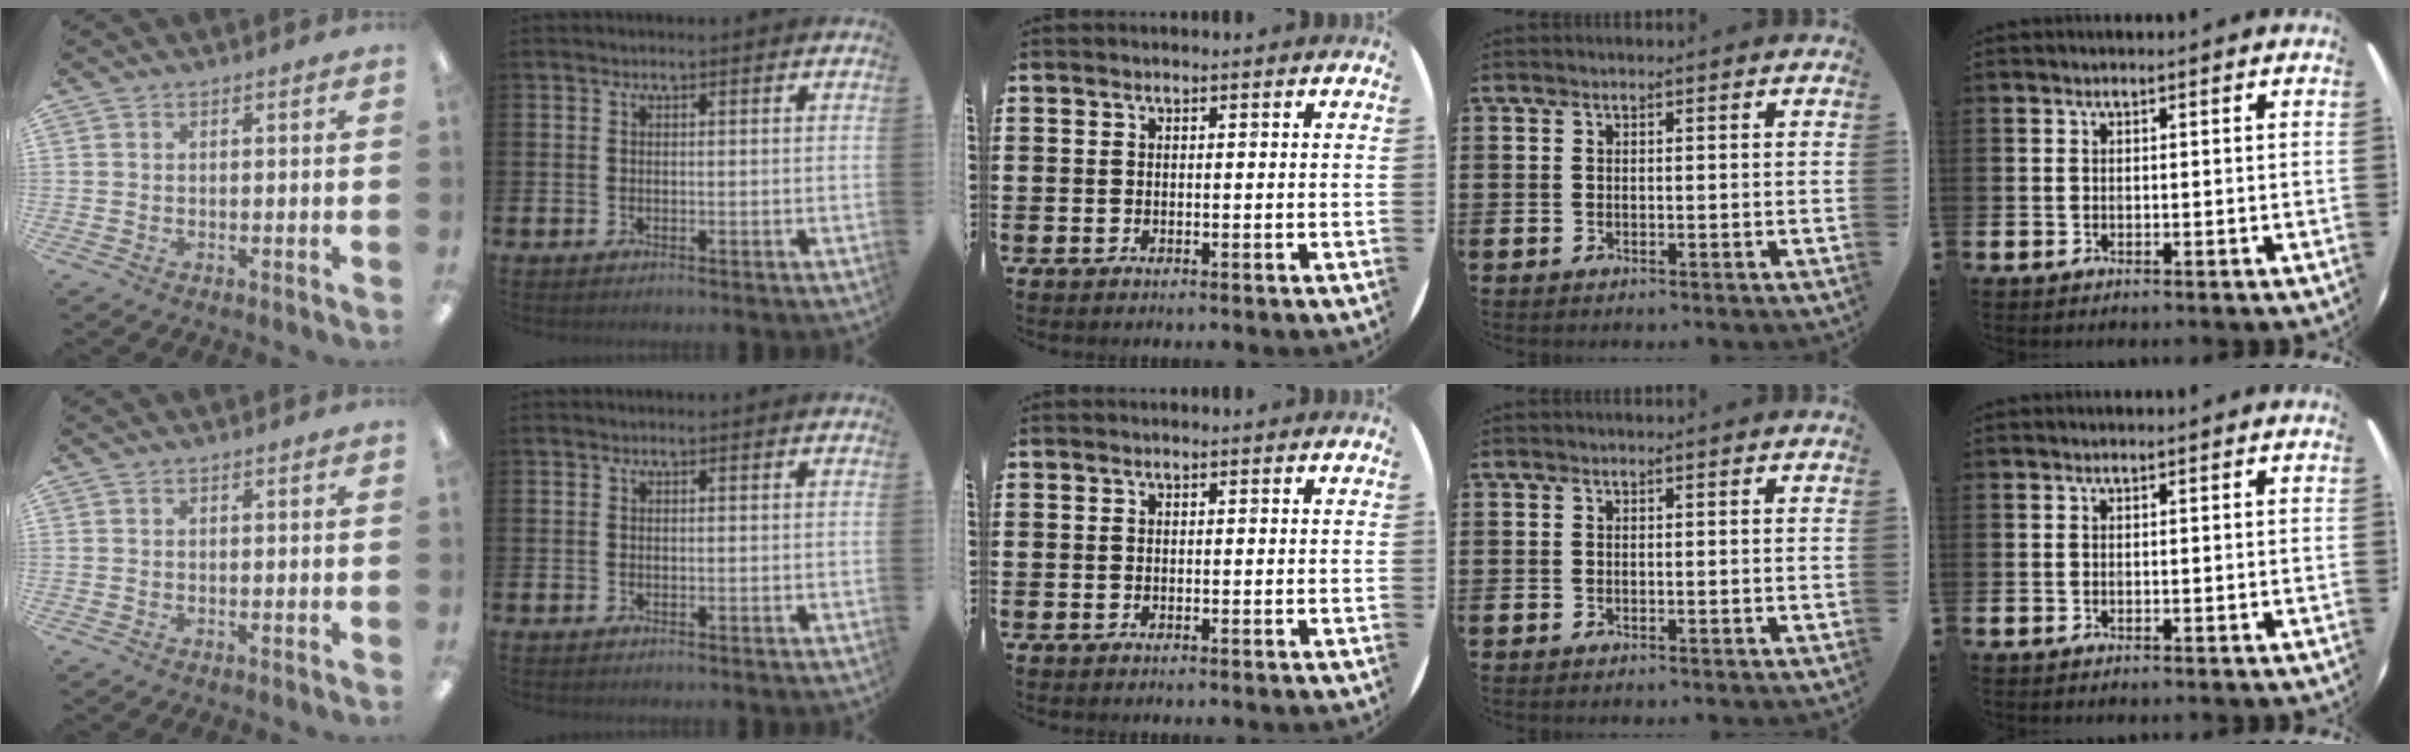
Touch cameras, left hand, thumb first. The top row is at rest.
{}